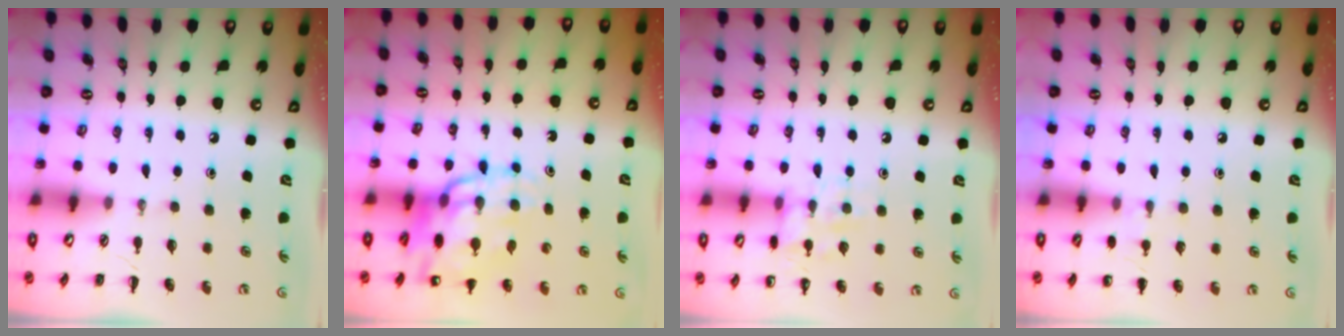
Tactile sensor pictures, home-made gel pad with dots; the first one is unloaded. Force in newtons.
{"total": 16.5, "press": 15.9, "slide": 4.1}
{"total": 10.0, "press": 10.0, "slide": 0.4}
{"total": 5.3, "press": 5.0, "slide": 1.8}